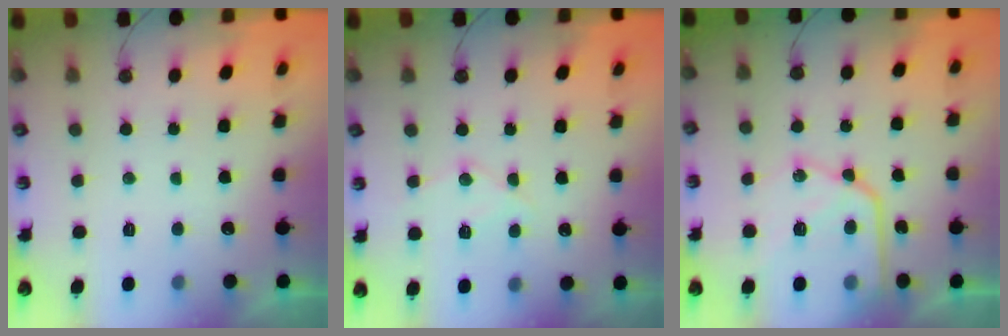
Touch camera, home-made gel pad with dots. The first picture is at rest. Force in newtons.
{"total": 9.9, "press": 9.9, "slide": 0.8}
{"total": 16.4, "press": 16.3, "slide": 1.9}